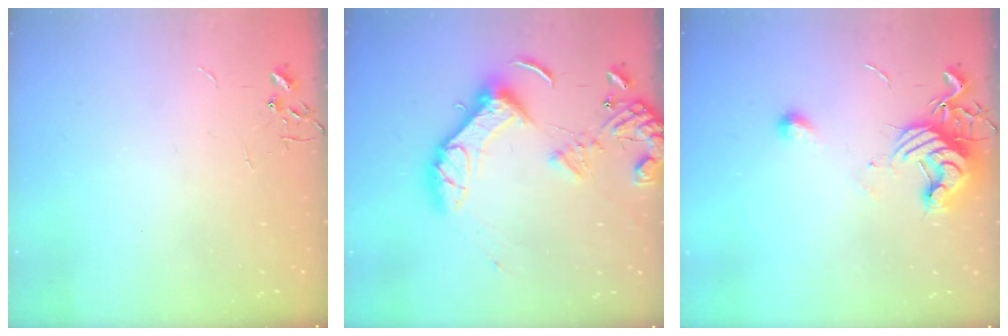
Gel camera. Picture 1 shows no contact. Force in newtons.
{"total": 14.1, "press": 13.8, "slide": 2.9}
{"total": 12.4, "press": 12.4, "slide": 0.4}